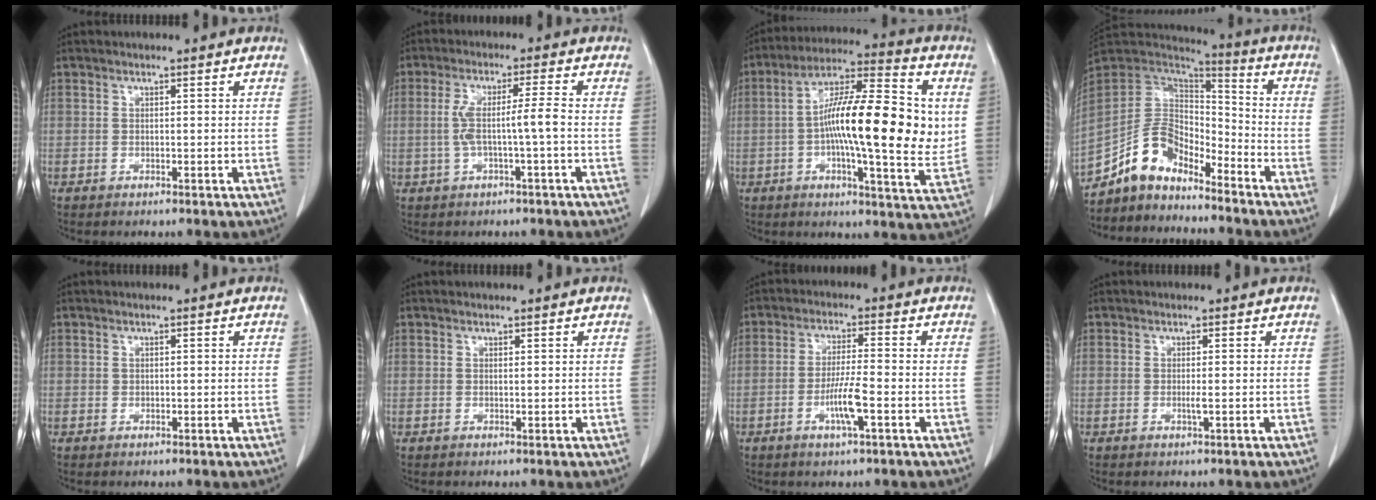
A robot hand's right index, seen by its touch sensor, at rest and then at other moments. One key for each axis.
{"total": 5.3, "fx": -0.7, "fy": -0.2, "fz": 5.3, "tx": -0.108, "ty": 0.018, "tz": -0.006}
{"total": 19.4, "fx": 0.9, "fy": 3.5, "fz": 19.1, "tx": -0.314, "ty": 0.014, "tz": 0.003}
{"total": 11.5, "fx": -9.6, "fy": 4.7, "fz": 4.2, "tx": -0.082, "ty": 0.041, "tz": -0.184}
{"total": 0.0}
{"total": 0.0}
{"total": 5.5, "fx": -2.0, "fy": 0.0, "fz": 5.1, "tx": -0.100, "ty": -0.004, "tz": -0.035}
{"total": 0.8, "fx": 0.0, "fy": -0.1, "fz": 0.7, "tx": -0.015, "ty": 0.000, "tz": 0.001}